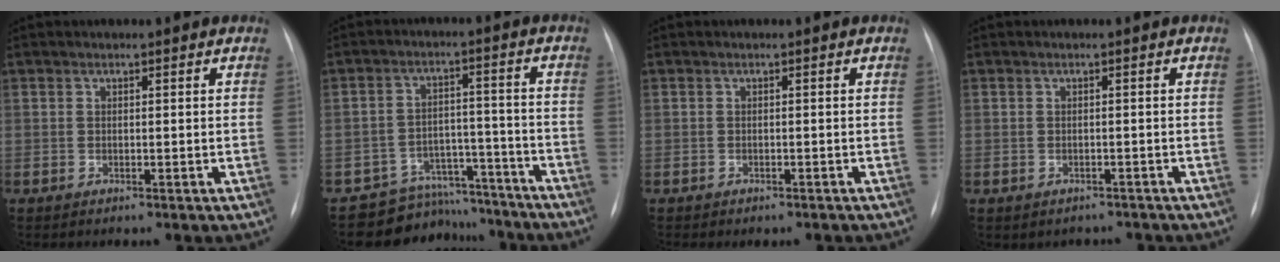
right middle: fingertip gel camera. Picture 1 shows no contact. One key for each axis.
{"total": 9.0, "fx": -8.1, "fy": 3.9, "fz": -1.1, "tx": 0.038, "ty": 0.059, "tz": -0.117}
{"total": 1.9, "fx": -1.6, "fy": 0.8, "fz": 0.7, "tx": -0.010, "ty": -0.002, "tz": -0.019}
{"total": 2.7, "fx": -2.2, "fy": 1.5, "fz": 0.2, "tx": -0.004, "ty": 0.011, "tz": -0.026}